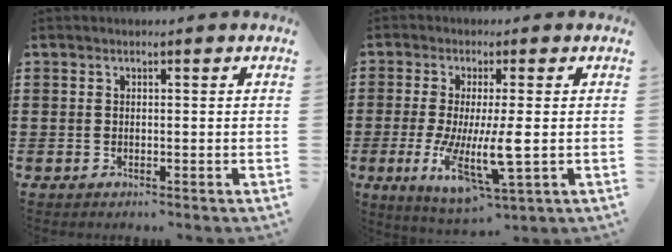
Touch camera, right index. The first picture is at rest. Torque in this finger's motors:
{"motor_torque": [2.14, 0.00, 0.42, 0.21]}